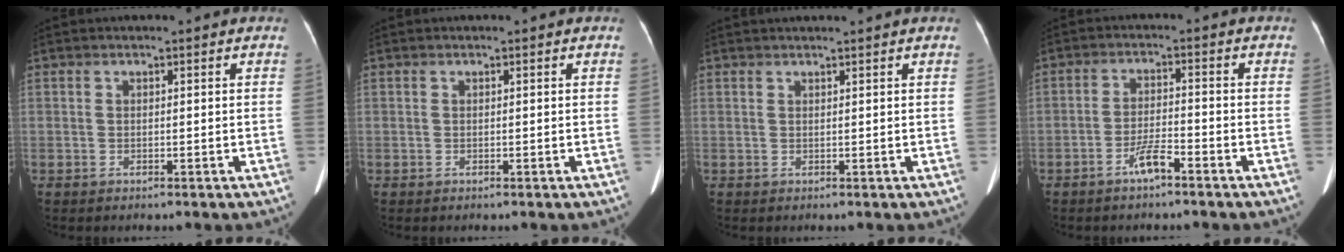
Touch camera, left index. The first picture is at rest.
{"total": 0.0}
{"total": 3.4, "force": [3.1, -0.4, 1.2], "torque": [-0.012, 0.023, 0.041]}
{"total": 3.8, "force": [-2.9, 0.3, 2.5], "torque": [-0.053, -0.005, -0.054]}